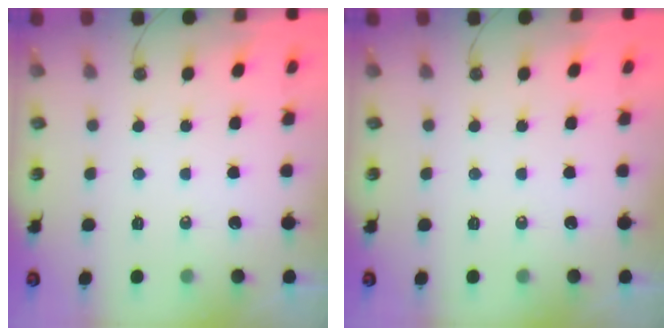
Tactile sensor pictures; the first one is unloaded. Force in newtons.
{"total": 0.0}